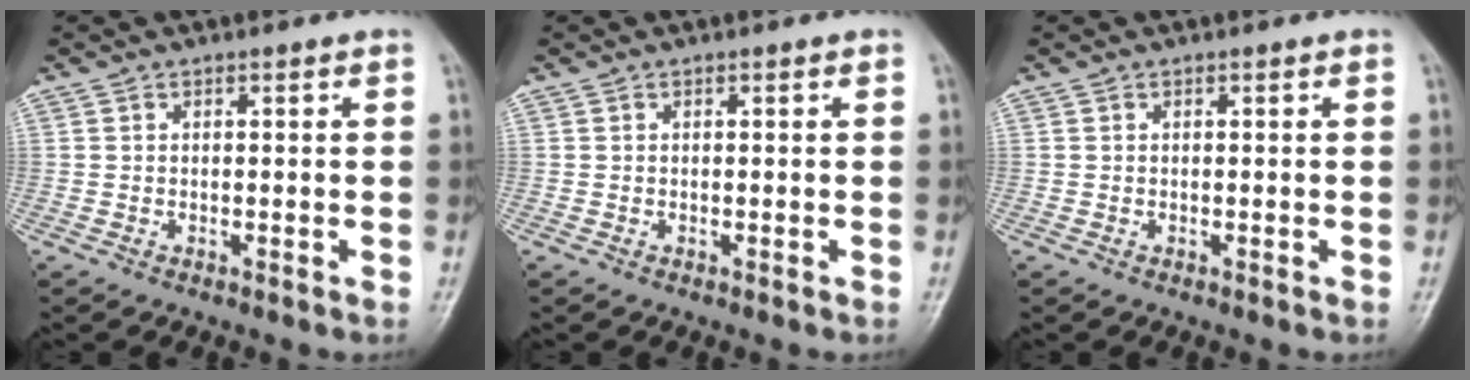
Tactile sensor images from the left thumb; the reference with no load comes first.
{"total": 0.0}
{"total": 0.0}